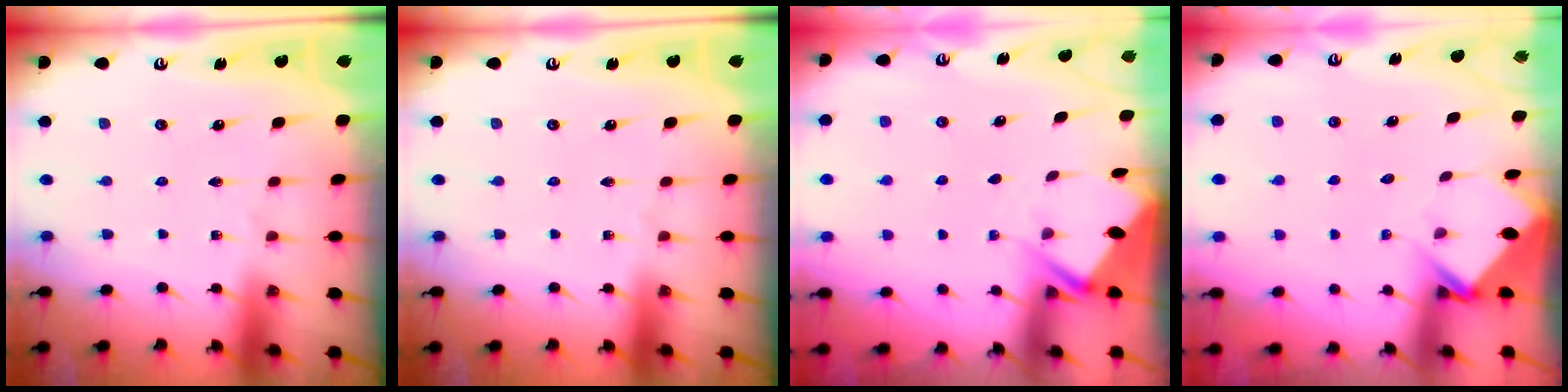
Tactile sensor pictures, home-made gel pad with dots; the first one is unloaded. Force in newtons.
{"total": 0.0}
{"total": 2.8, "press": 2.8, "slide": 0.4}
{"total": 3.8, "press": 3.8, "slide": 0.3}